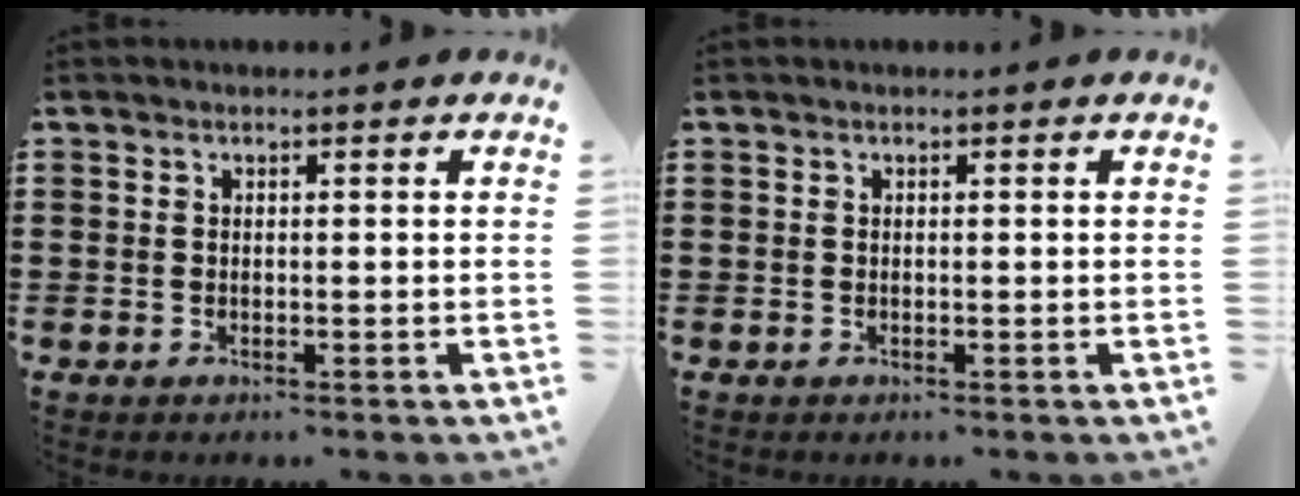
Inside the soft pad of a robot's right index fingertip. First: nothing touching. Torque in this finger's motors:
{"motor_torque": [0.00, 0.00, 0.00, 0.00]}